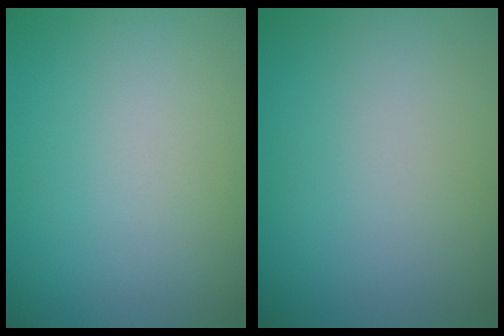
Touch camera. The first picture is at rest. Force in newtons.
{"total": 0.0}